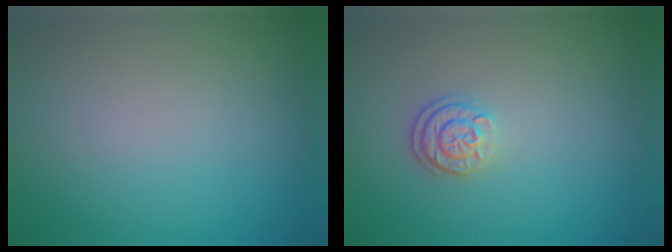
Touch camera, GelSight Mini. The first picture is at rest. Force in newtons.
{"total": 2.3, "press": 1.7, "slide": 1.4}